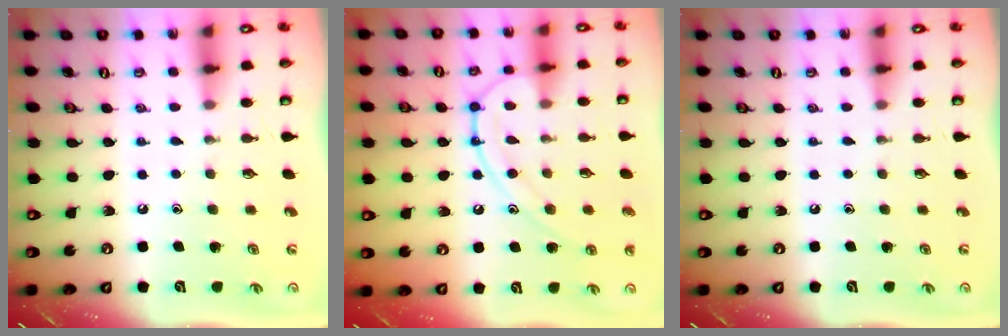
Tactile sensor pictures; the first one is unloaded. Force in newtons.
{"total": 12.3, "press": 12.3, "slide": 0.8}
{"total": 0.0}